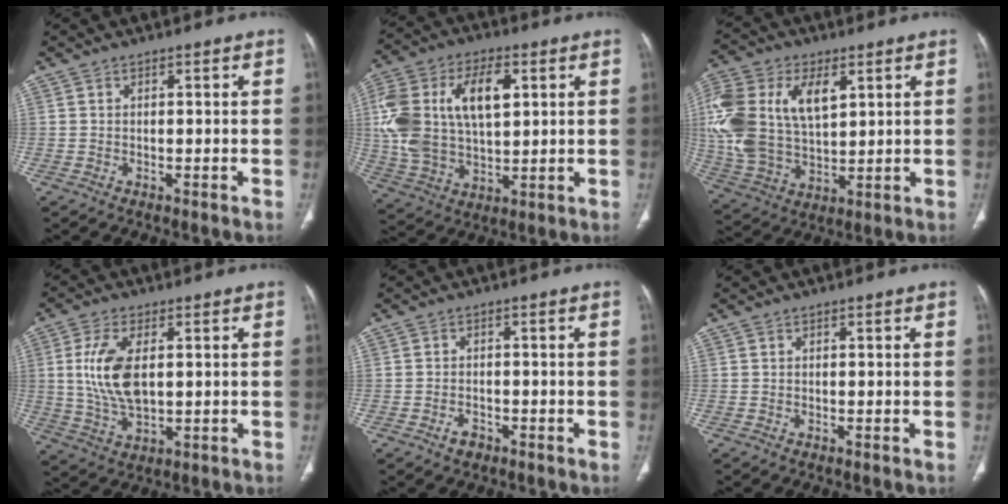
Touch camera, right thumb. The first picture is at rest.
{"total": 19.7, "force": [4.4, 11.2, 15.6], "torque": [-0.300, 0.005, 0.082]}
{"total": 22.2, "force": [6.1, 13.2, 16.8], "torque": [-0.370, 0.000, 0.116]}
{"total": 10.6, "force": [1.6, 5.4, 9.0], "torque": [-0.192, -0.009, 0.037]}
{"total": 2.2, "force": [-1.3, 1.4, 1.0], "torque": [-0.018, 0.009, -0.019]}
{"total": 0.0}